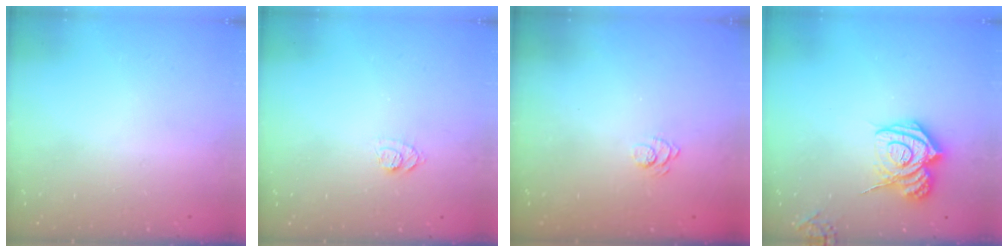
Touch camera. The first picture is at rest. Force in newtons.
{"total": 6.8, "press": 6.7, "slide": 0.8}
{"total": 2.1, "press": 1.6, "slide": 1.3}
{"total": 14.1, "press": 14.0, "slide": 1.7}